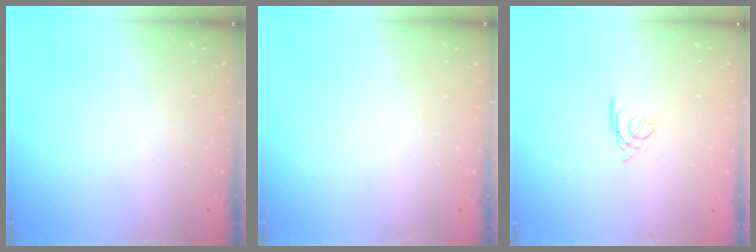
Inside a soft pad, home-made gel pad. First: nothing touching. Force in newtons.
{"total": 0.0}
{"total": 2.2, "press": 2.1, "slide": 0.5}